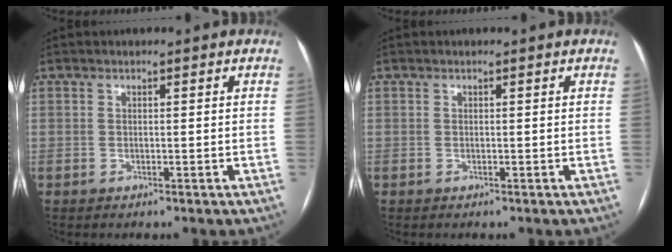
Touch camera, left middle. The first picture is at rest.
{"total": 0.0}